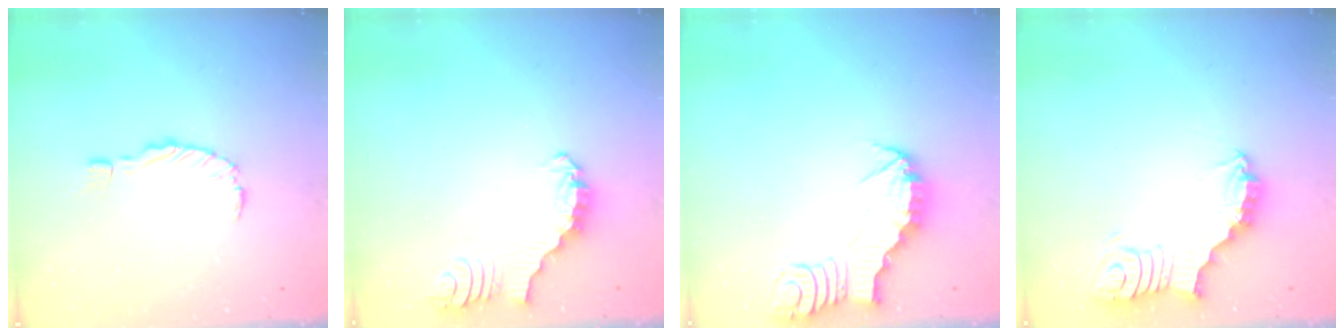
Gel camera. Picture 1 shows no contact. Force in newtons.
{"total": 2.9, "press": 2.9, "slide": 0.3}
{"total": 3.0, "press": 3.0, "slide": 0.3}
{"total": 3.4, "press": 3.4, "slide": 0.6}